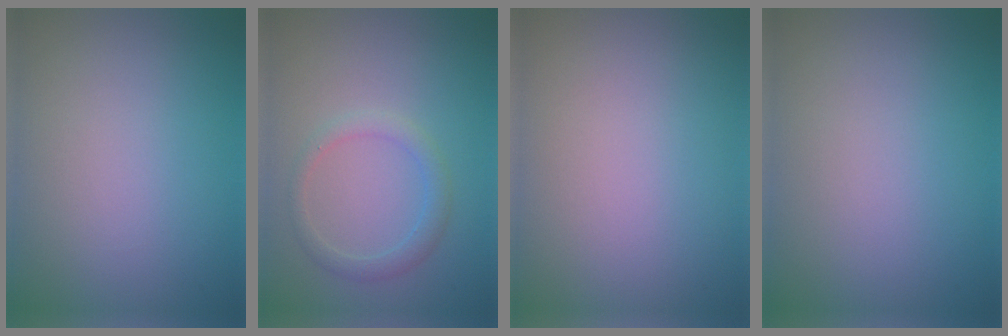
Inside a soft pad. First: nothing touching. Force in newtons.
{"total": 1.9, "press": 1.9, "slide": 0.1}
{"total": 0.0}
{"total": 0.0}